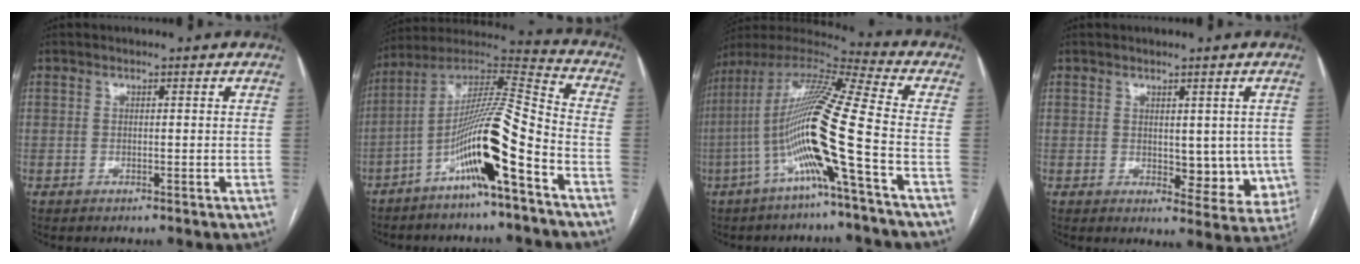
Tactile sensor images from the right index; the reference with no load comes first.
{"total": 15.3, "force": [-7.2, -0.1, 13.5], "torque": [-0.252, 0.005, -0.135]}
{"total": 17.3, "force": [-5.2, -1.3, 16.4], "torque": [-0.319, 0.004, -0.112]}
{"total": 7.2, "force": [0.2, 3.9, 6.0], "torque": [-0.050, -0.013, 0.010]}